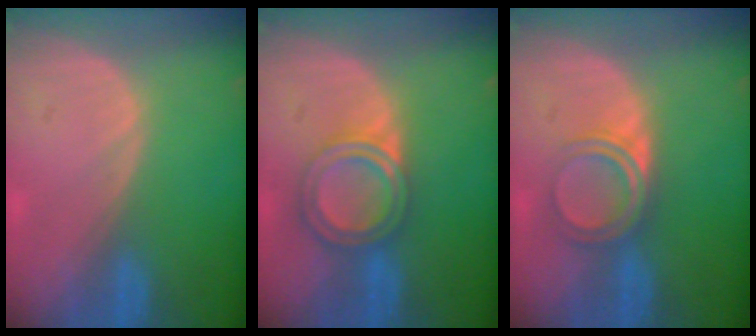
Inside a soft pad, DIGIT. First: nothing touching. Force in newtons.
{"total": 5.9, "press": 5.4, "slide": 2.4}
{"total": 4.9, "press": 4.4, "slide": 2.2}